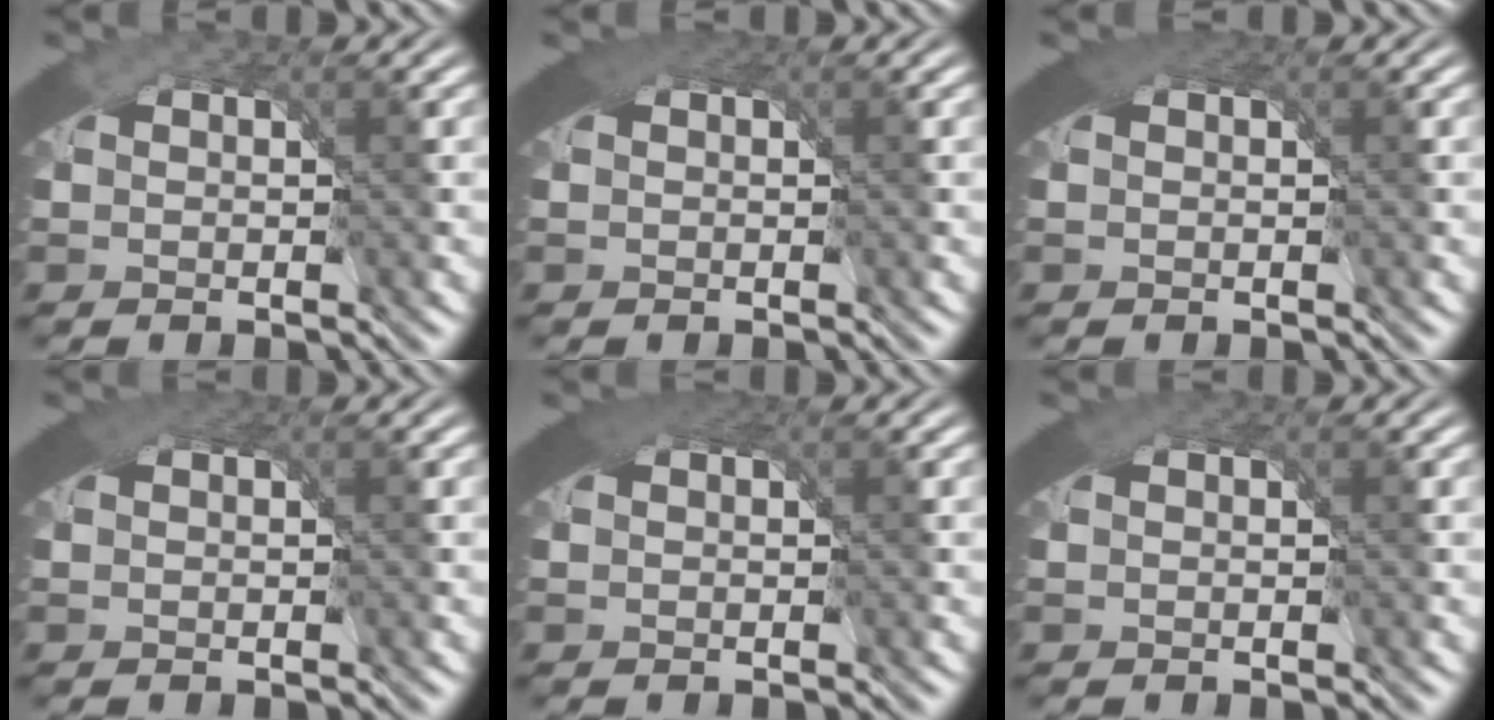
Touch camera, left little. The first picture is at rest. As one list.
[{"total": 1.9, "force": [1.0, 1.0, 1.3], "torque": [-0.024, -0.005, 0.017]}, {"total": 2.0, "force": [1.0, 1.0, 1.4], "torque": [-0.023, -0.004, 0.016]}, {"total": 1.7, "force": [0.9, 1.0, 1.1], "torque": [-0.020, -0.003, 0.015]}, {"total": 2.3, "force": [1.0, 1.2, 1.6], "torque": [-0.030, -0.007, 0.017]}, {"total": 0.8, "force": [0.4, 0.6, 0.4], "torque": [-0.006, -0.002, 0.006]}]